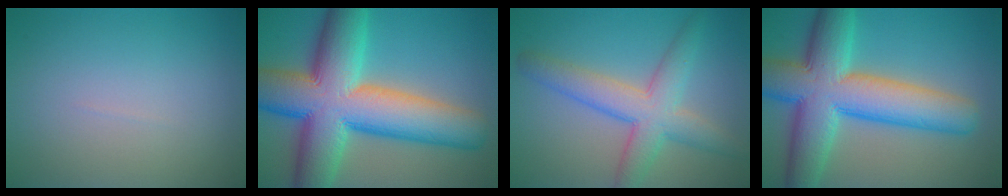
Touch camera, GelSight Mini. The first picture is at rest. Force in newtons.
{"total": 15.8, "press": 15.8, "slide": 0.6}
{"total": 5.8, "press": 5.8, "slide": 0.2}
{"total": 12.1, "press": 12.1, "slide": 0.5}